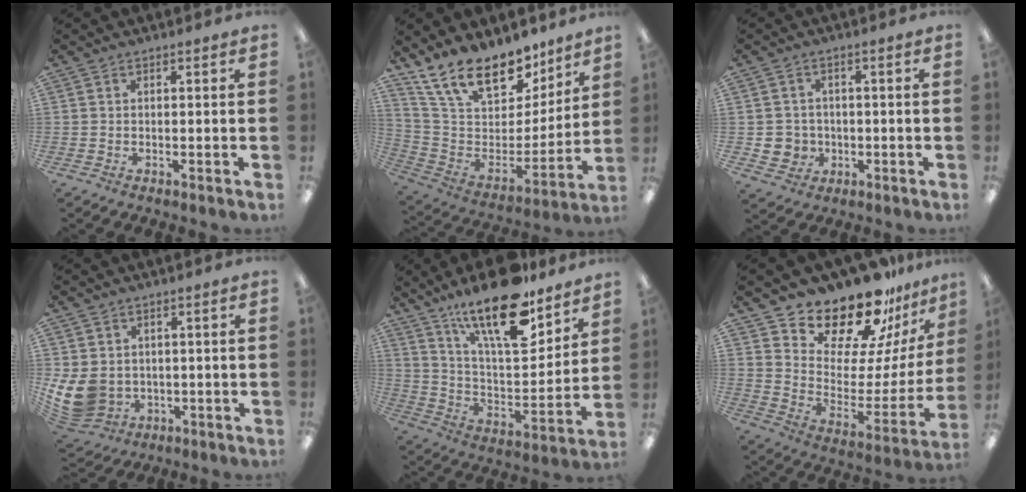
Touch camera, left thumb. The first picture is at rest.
{"total": 19.3, "force": [15.0, 8.6, 8.7], "torque": [-0.165, -0.111, 0.275]}
{"total": 4.6, "force": [-0.7, 4.5, 0.6], "torque": [-0.010, 0.009, -0.009]}
{"total": 9.4, "force": [0.0, 8.2, 4.6], "torque": [-0.110, -0.004, 0.004]}
{"total": 22.3, "force": [15.6, 7.8, 13.9], "torque": [-0.234, -0.098, 0.266]}
{"total": 20.3, "force": [18.3, 6.3, 6.3], "torque": [-0.110, -0.146, 0.315]}